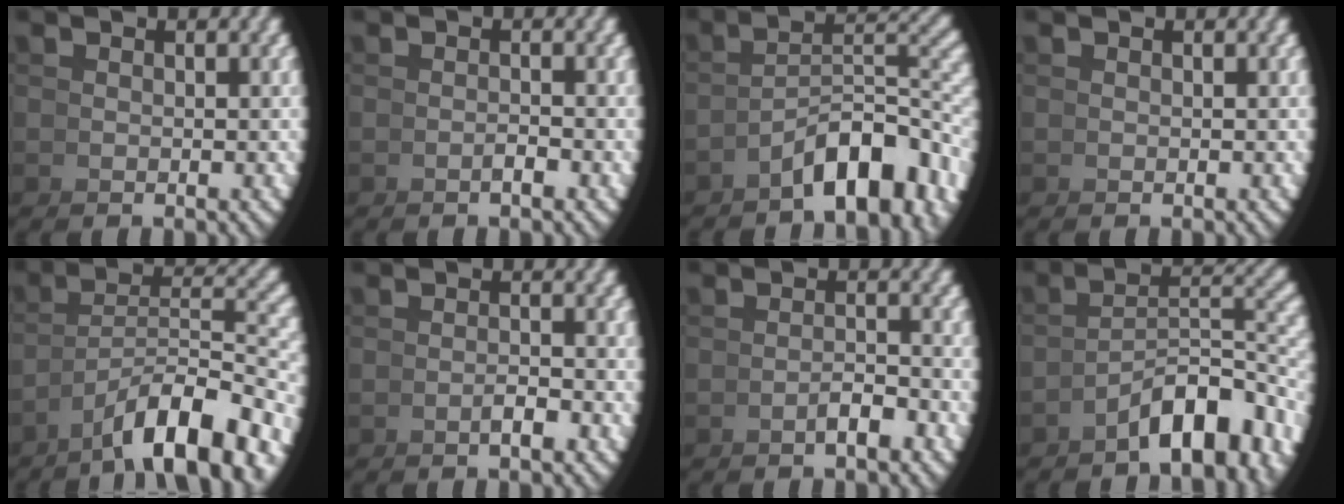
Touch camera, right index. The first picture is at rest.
{"total": 0.9, "force": [-0.8, -0.4, 0.3], "torque": [0.000, 0.008, -0.016]}
{"total": 8.5, "force": [-3.4, 3.8, 6.8], "torque": [-0.089, -0.020, -0.047]}
{"total": 0.0}
{"total": 8.5, "force": [-2.7, 4.1, 6.9], "torque": [-0.098, -0.023, -0.023]}
{"total": 1.2, "force": [-0.9, -0.4, 0.7], "torque": [-0.003, 0.011, -0.020]}
{"total": 1.6, "force": [-1.2, -0.4, 1.0], "torque": [-0.005, 0.010, -0.026]}
{"total": 7.5, "force": [-3.3, 3.0, 6.0], "torque": [-0.074, -0.012, -0.049]}